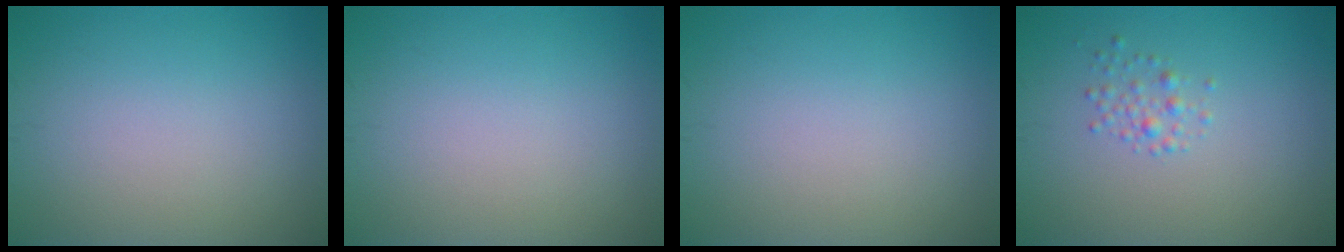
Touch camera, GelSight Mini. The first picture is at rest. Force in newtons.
{"total": 0.0}
{"total": 0.0}
{"total": 1.3, "press": 1.3, "slide": 0.0}